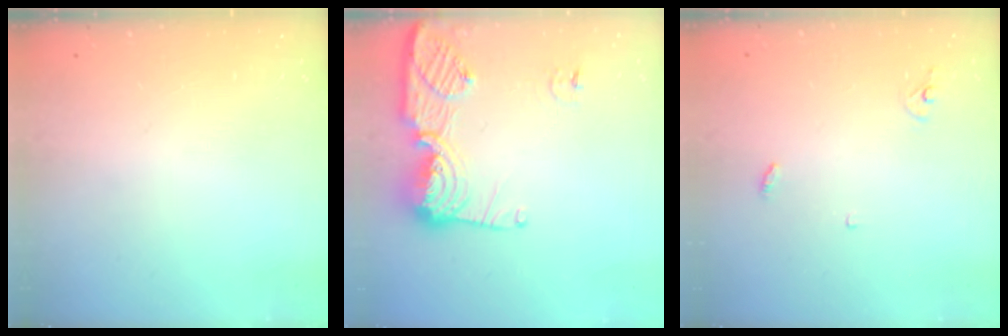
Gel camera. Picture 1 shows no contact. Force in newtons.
{"total": 14.0, "press": 13.9, "slide": 1.4}
{"total": 2.9, "press": 2.9, "slide": 0.2}